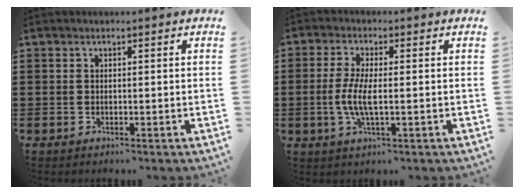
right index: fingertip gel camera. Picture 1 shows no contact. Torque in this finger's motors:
{"motor_torque": [2.14, 0.00, 0.17, 0.04]}